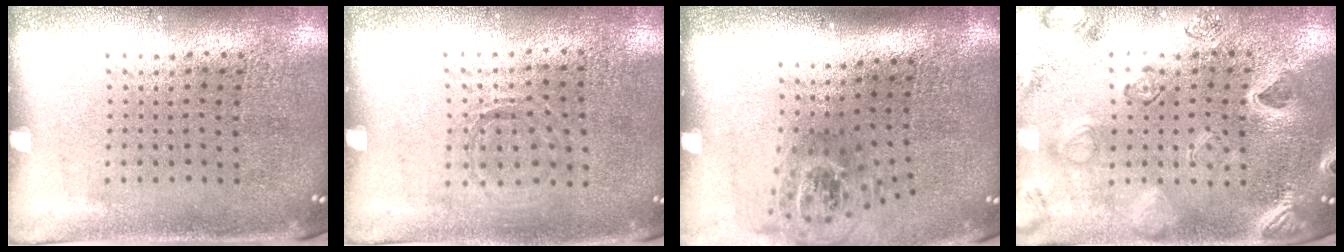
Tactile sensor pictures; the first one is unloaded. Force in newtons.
{"total": 0.8, "press": 0.8, "slide": 0.1}
{"total": 1.7, "press": 1.2, "slide": 1.2}
{"total": 2.4, "press": 2.3, "slide": 0.7}